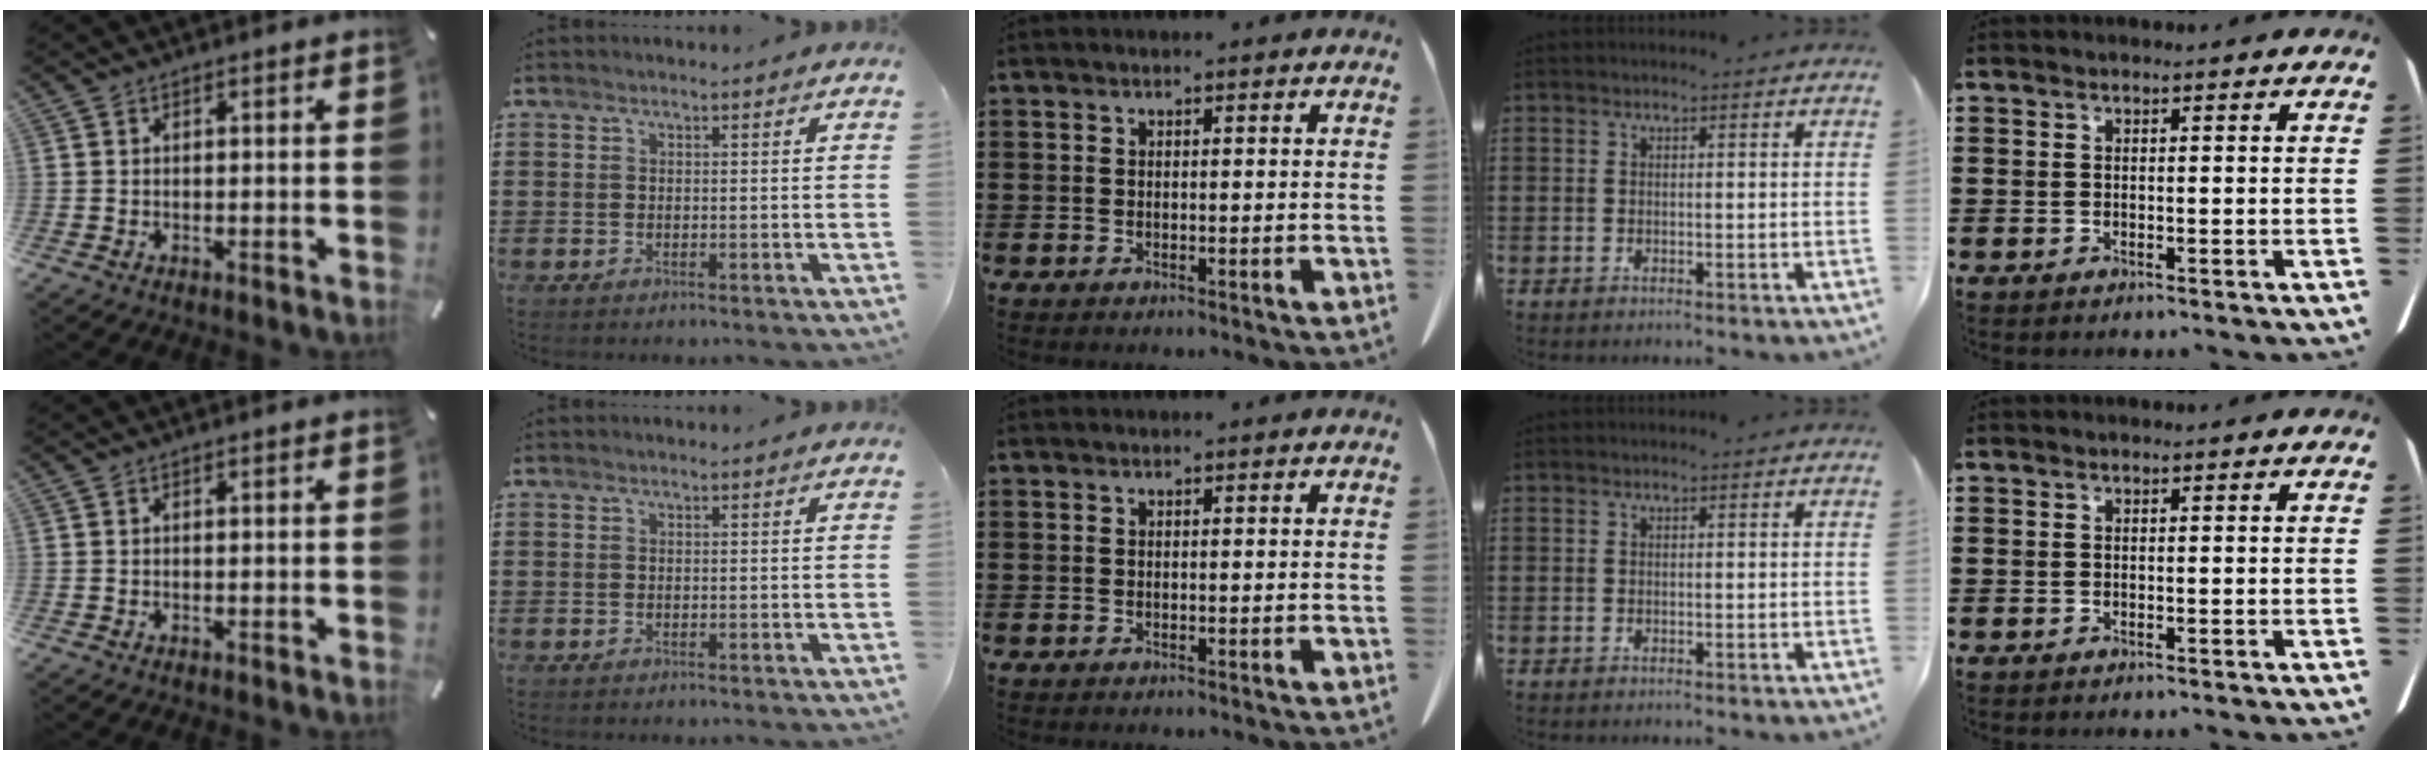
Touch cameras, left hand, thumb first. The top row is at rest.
{}